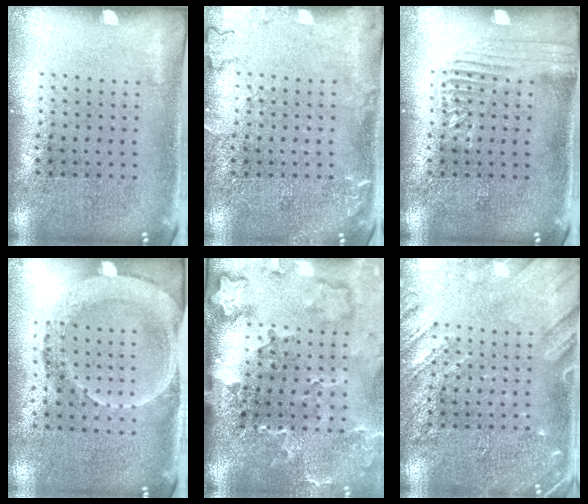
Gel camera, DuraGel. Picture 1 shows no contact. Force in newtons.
{"total": 1.7, "press": 1.6, "slide": 0.3}
{"total": 1.7, "press": 1.6, "slide": 0.2}
{"total": 1.8, "press": 1.6, "slide": 0.7}
{"total": 3.4, "press": 2.4, "slide": 2.5}
{"total": 2.9, "press": 2.8, "slide": 0.3}